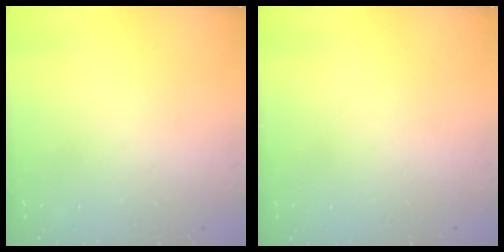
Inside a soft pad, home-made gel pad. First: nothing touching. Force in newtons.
{"total": 0.0}